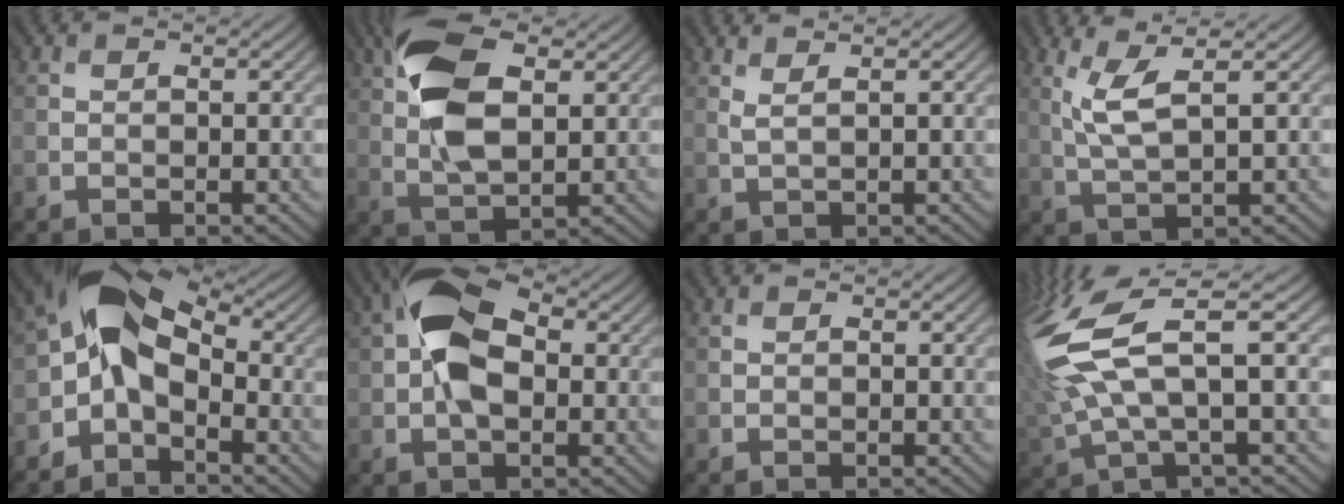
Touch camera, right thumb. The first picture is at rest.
{"total": 9.7, "force": [3.7, 4.6, 7.7], "torque": [-0.169, 0.011, 0.069]}
{"total": 1.5, "force": [1.2, -0.3, 0.8], "torque": [-0.020, 0.002, 0.026]}
{"total": 4.2, "force": [2.3, 0.8, 3.5], "torque": [-0.092, 0.005, 0.047]}
{"total": 8.1, "force": [-1.3, 5.1, 6.1], "torque": [-0.103, 0.017, -0.048]}
{"total": 8.7, "force": [1.2, 5.0, 7.1], "torque": [-0.126, 0.020, 0.008]}
{"total": 0.0}
{"total": 10.7, "force": [3.1, 3.3, 9.7], "torque": [-0.258, 0.019, 0.066]}